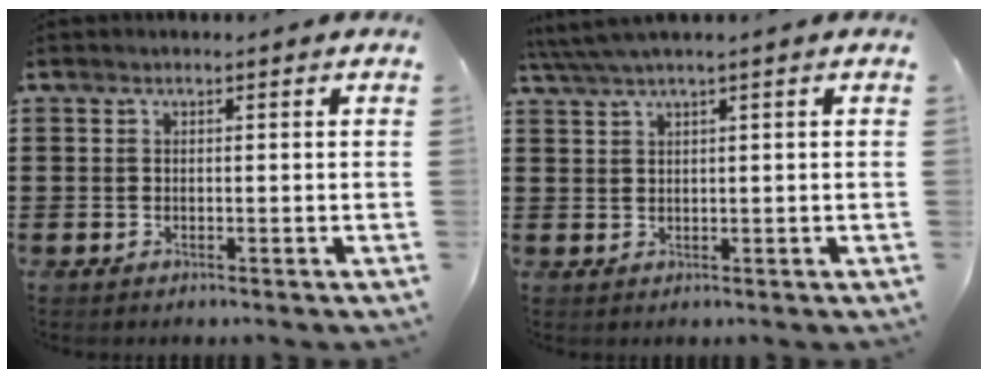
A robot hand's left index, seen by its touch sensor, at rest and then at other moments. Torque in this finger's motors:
{"motor_torque": [1.04, -1.10, 0.37, 0.12]}